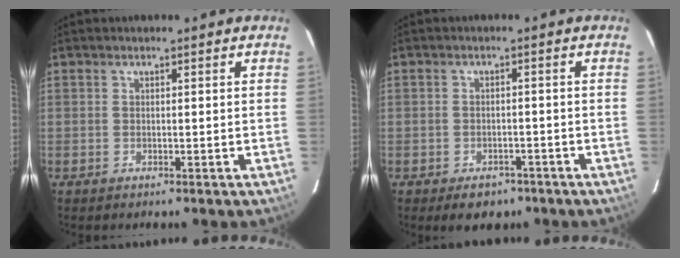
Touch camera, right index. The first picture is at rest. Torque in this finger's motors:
{"motor_torque": [-0.01, -0.06, -0.12, -0.06]}